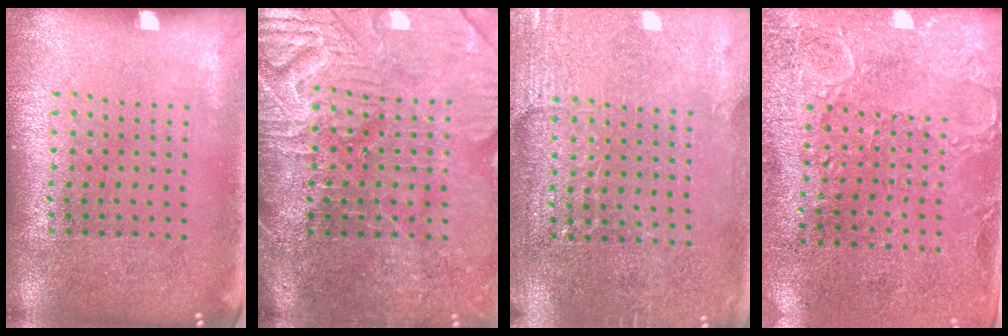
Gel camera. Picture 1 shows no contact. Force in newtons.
{"total": 4.4, "press": 4.0, "slide": 1.8}
{"total": 2.9, "press": 2.8, "slide": 0.8}
{"total": 2.9, "press": 2.3, "slide": 1.8}